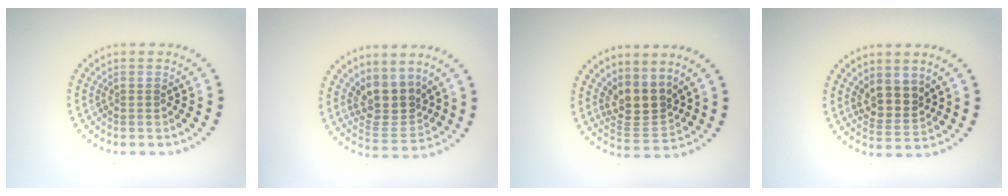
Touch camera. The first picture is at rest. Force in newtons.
{"total": 4.1, "press": 3.6, "slide": 2.0}
{"total": 3.6, "press": 2.6, "slide": 2.5}
{"total": 3.0, "press": 2.5, "slide": 1.6}